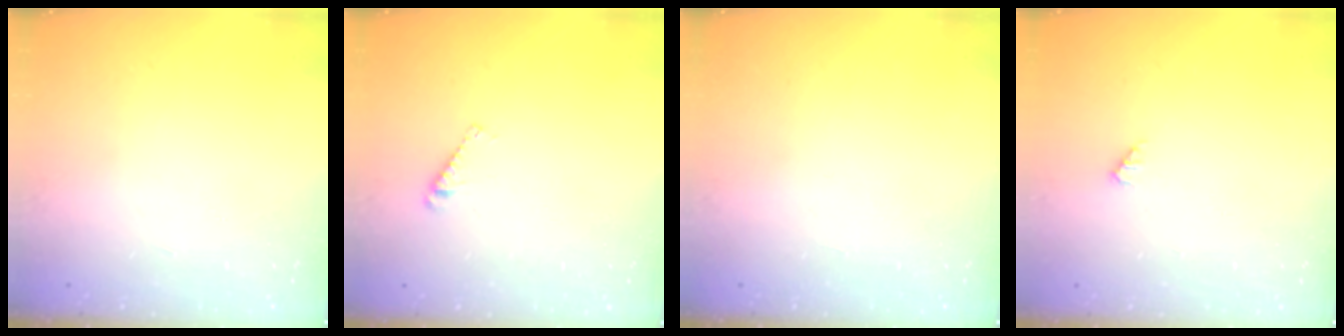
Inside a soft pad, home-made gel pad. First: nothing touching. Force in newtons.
{"total": 3.3, "press": 3.3, "slide": 0.3}
{"total": 0.0}
{"total": 0.9, "press": 0.8, "slide": 0.2}